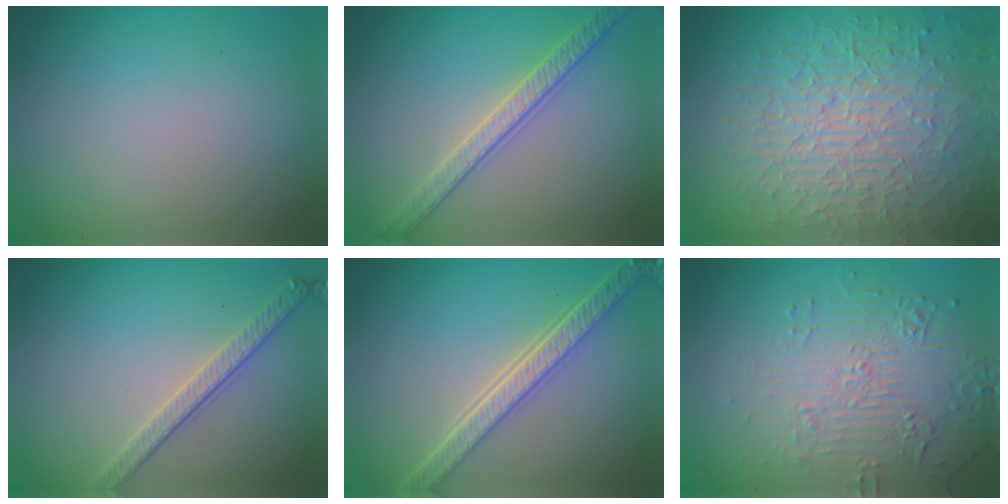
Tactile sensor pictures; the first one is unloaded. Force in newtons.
{"total": 3.3, "press": 3.3, "slide": 0.3}
{"total": 10.4, "press": 6.7, "slide": 8.0}
{"total": 2.8, "press": 2.7, "slide": 0.8}
{"total": 5.7, "press": 4.2, "slide": 3.9}
{"total": 4.9, "press": 3.7, "slide": 3.2}